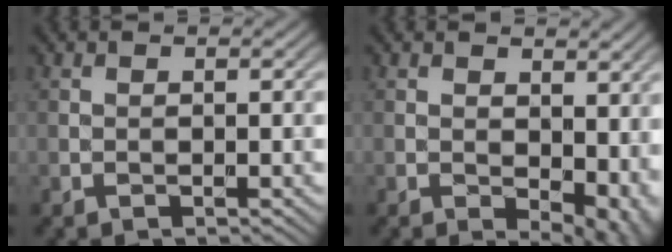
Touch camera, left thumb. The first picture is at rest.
{"total": 7.4, "force": [-0.1, 4.4, 5.9], "torque": [-0.074, -0.017, 0.011]}